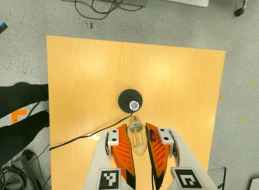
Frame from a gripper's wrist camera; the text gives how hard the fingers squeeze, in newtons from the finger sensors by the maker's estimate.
{"total": 21.3, "left": 25.6, "right": 16.9}